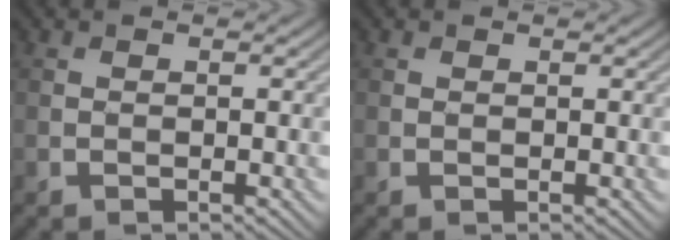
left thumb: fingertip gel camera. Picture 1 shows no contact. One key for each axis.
{"total": 0.0}